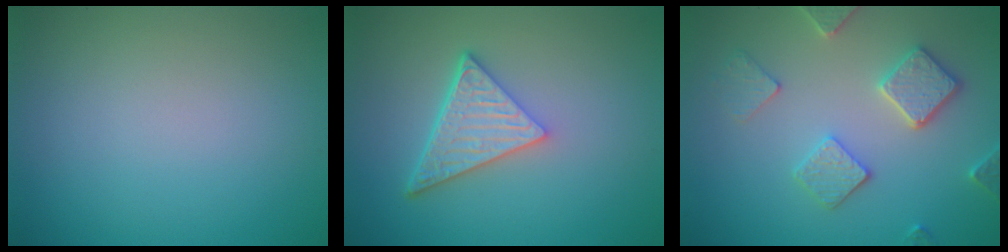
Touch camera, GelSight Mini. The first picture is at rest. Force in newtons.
{"total": 5.0, "press": 3.7, "slide": 3.5}
{"total": 3.7, "press": 3.6, "slide": 0.8}